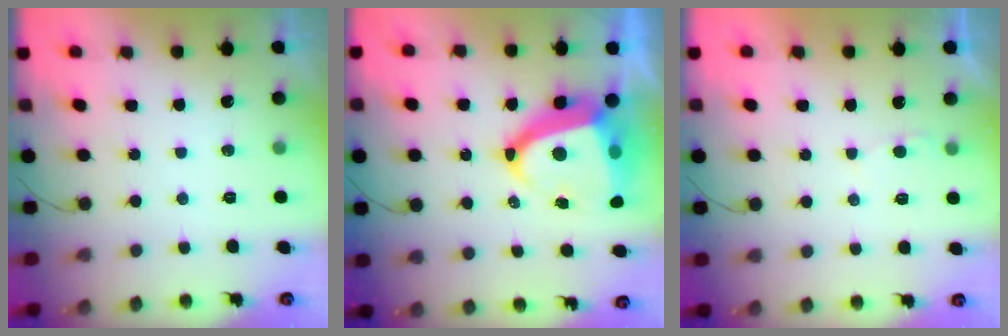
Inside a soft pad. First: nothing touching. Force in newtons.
{"total": 17.8, "press": 17.7, "slide": 2.1}
{"total": 2.2, "press": 2.2, "slide": 0.2}